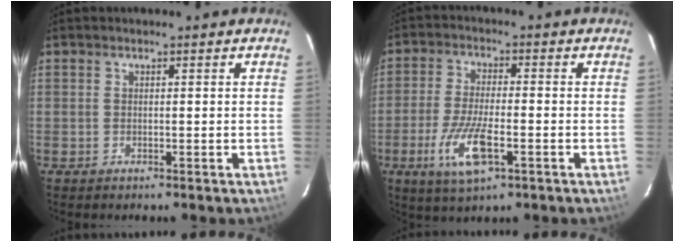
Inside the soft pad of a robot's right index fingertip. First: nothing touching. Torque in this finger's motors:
{"motor_torque": [1.25, -0.62, 0.64, 0.10]}